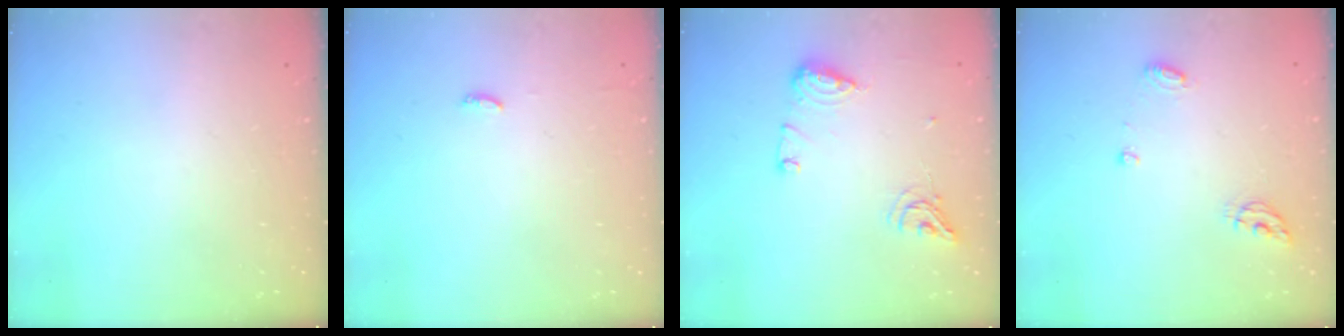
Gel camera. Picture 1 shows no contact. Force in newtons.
{"total": 3.8, "press": 3.6, "slide": 1.2}
{"total": 11.5, "press": 11.4, "slide": 1.1}
{"total": 5.8, "press": 5.8, "slide": 0.6}